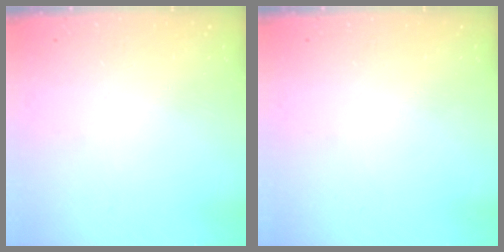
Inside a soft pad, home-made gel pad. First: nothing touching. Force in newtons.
{"total": 0.0}